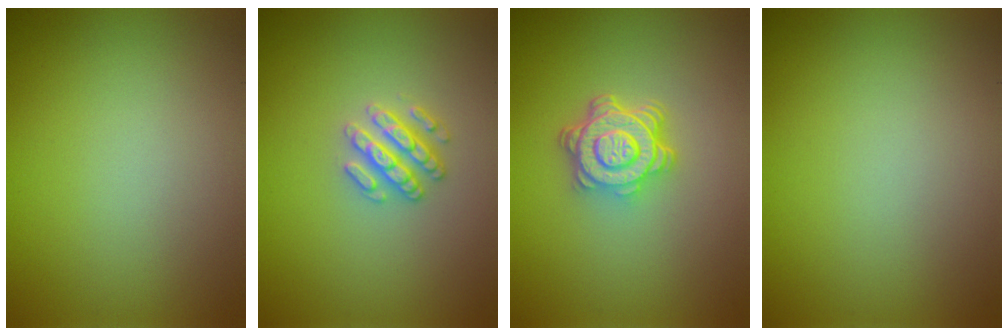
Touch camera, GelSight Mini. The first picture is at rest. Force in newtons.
{"total": 2.5, "press": 2.4, "slide": 0.6}
{"total": 4.8, "press": 3.7, "slide": 3.1}
{"total": 0.0}